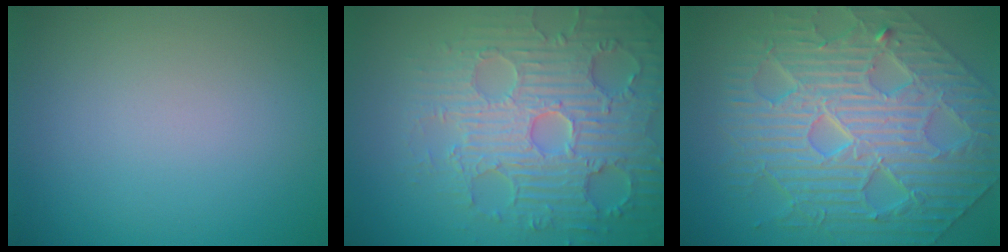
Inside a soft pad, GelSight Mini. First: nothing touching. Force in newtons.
{"total": 7.5, "press": 6.1, "slide": 4.3}
{"total": 10.1, "press": 7.6, "slide": 6.6}